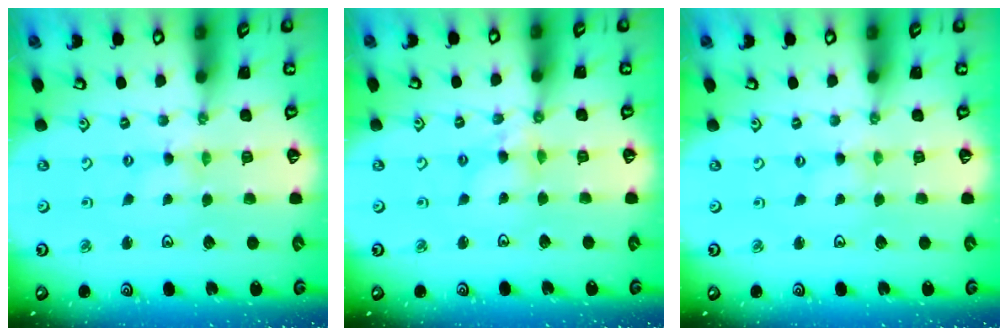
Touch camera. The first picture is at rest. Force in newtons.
{"total": 4.9, "press": 4.8, "slide": 0.5}
{"total": 0.0}